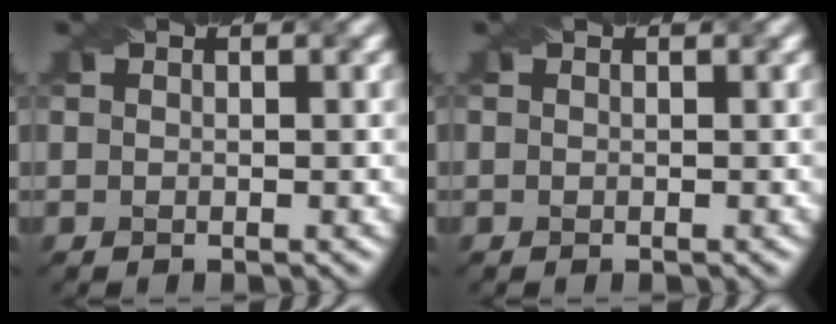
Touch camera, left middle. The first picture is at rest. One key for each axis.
{"total": 0.0}